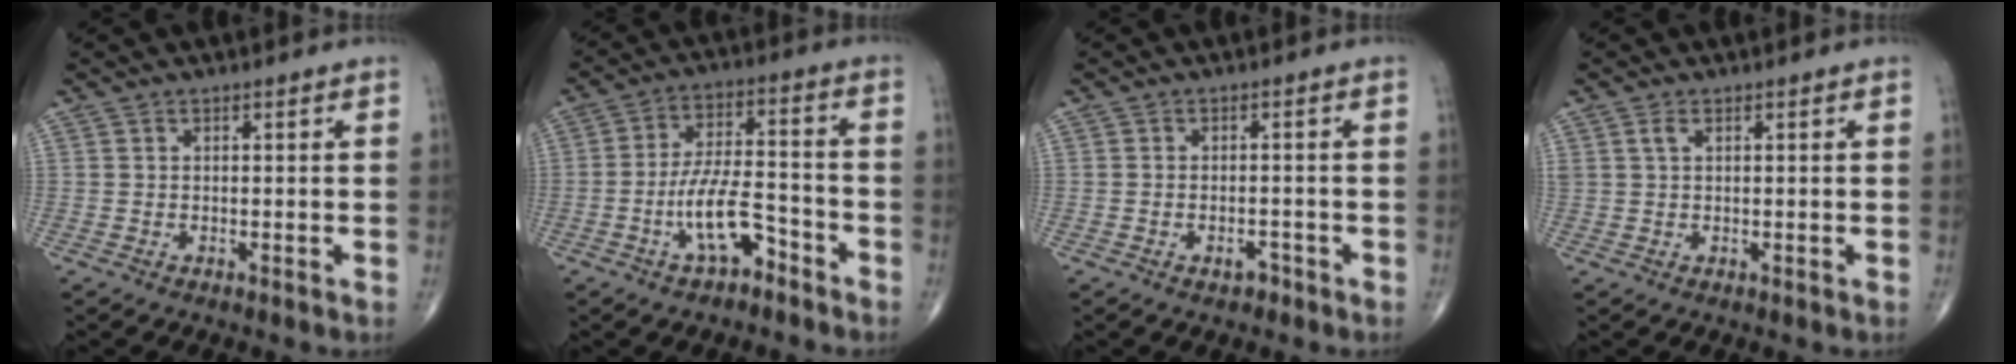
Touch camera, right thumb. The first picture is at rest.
{"total": 10.0, "force": [-5.1, 4.1, 7.7], "torque": [-0.139, 0.041, -0.090]}
{"total": 2.1, "force": [-1.3, 1.2, 1.1], "torque": [-0.016, 0.010, -0.019]}
{"total": 1.5, "force": [0.7, 0.8, 1.1], "torque": [-0.030, 0.007, 0.017]}